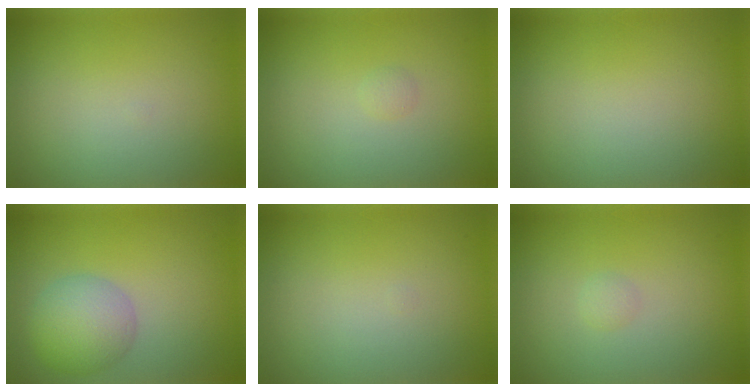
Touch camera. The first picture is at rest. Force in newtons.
{"total": 0.5, "press": 0.5, "slide": 0.0}
{"total": 0.0}
{"total": 4.4, "press": 4.4, "slide": 0.0}
{"total": 0.0}
{"total": 0.6, "press": 0.6, "slide": 0.0}